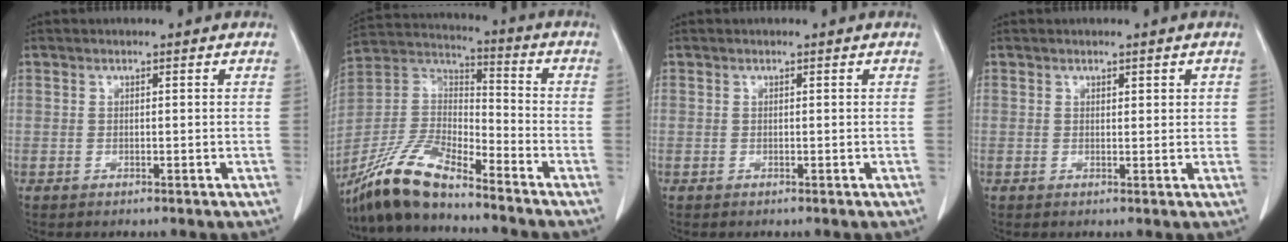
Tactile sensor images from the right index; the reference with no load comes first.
{"total": 13.2, "force": [-11.1, 2.9, 6.6], "torque": [-0.137, 0.010, -0.215]}
{"total": 0.0}
{"total": 1.5, "force": [0.7, 0.7, 1.2], "torque": [-0.014, -0.001, 0.010]}